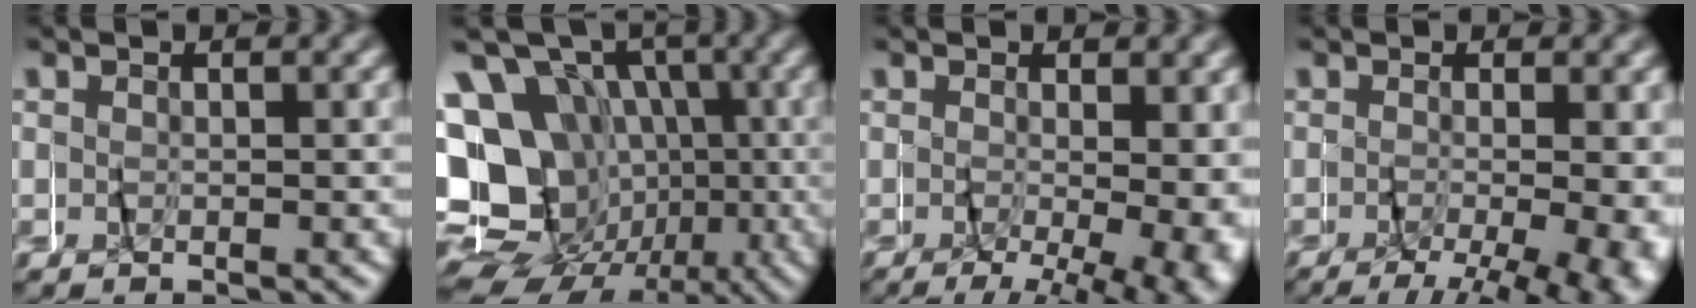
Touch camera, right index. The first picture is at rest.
{"total": 14.5, "force": [-2.5, 12.1, 7.5], "torque": [-0.163, -0.049, -0.047]}
{"total": 7.5, "force": [-2.0, 2.7, 6.7], "torque": [-0.088, -0.021, -0.019]}
{"total": 7.5, "force": [-2.8, 2.5, 6.6], "torque": [-0.092, -0.026, -0.030]}